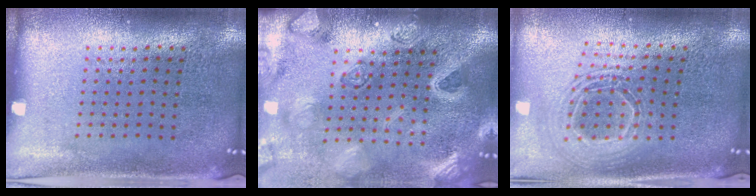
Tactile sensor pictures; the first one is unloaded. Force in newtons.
{"total": 3.7, "press": 3.1, "slide": 2.0}
{"total": 1.9, "press": 1.5, "slide": 1.2}